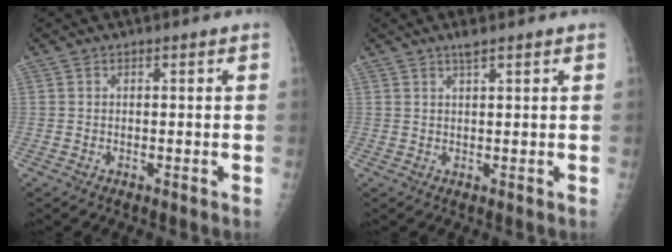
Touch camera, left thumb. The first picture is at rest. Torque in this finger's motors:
{"motor_torque": [0.39, -0.21, 0.48, -0.01, 0.21]}